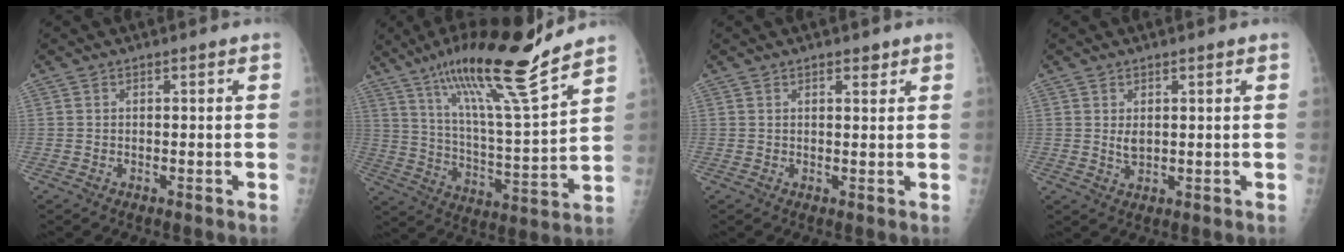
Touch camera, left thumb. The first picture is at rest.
{"total": 21.4, "force": [15.3, 2.2, 14.8], "torque": [-0.228, -0.072, 0.263]}
{"total": 2.1, "force": [1.4, 0.9, 1.3], "torque": [-0.010, -0.007, 0.020]}
{"total": 2.8, "force": [0.8, 1.5, 2.2], "torque": [-0.033, -0.008, 0.018]}